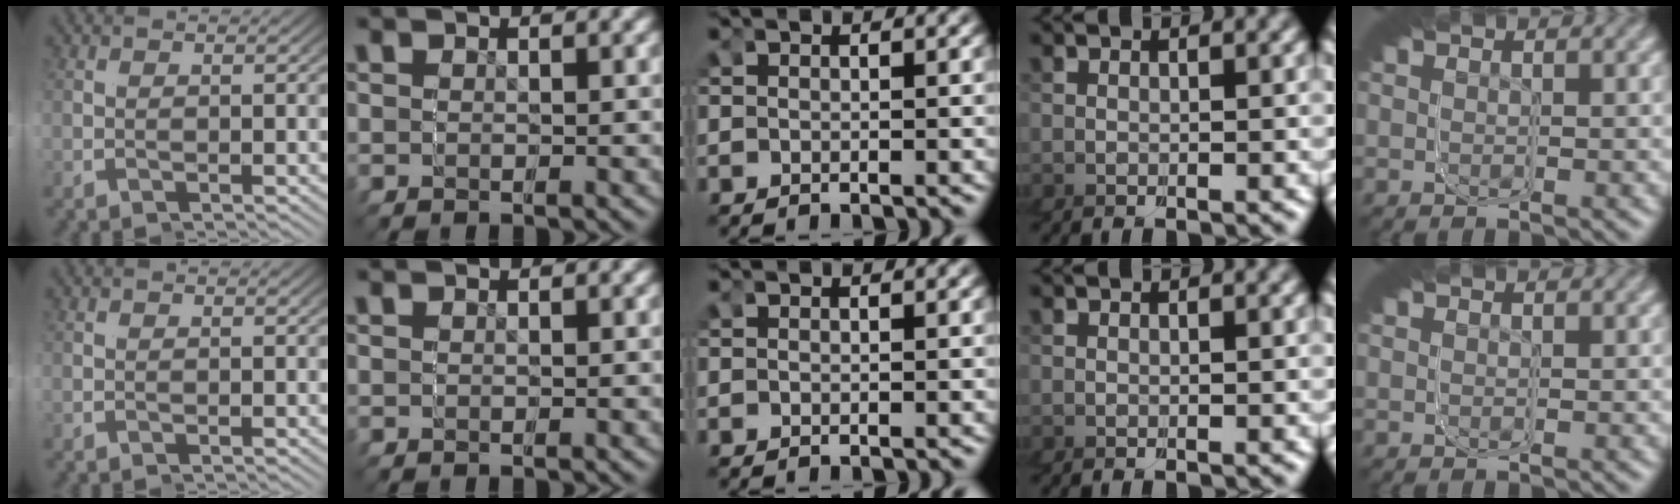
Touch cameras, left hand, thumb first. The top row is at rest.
{}